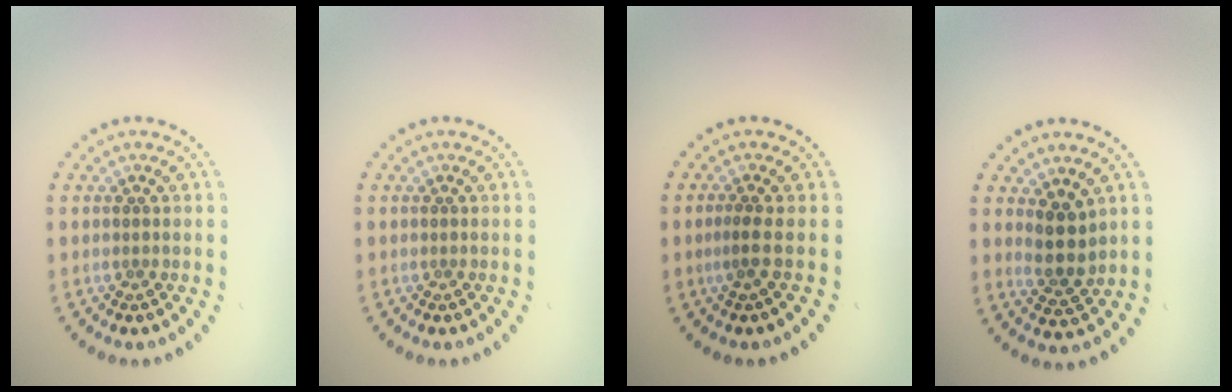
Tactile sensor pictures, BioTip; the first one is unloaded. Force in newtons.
{"total": 0.0}
{"total": 1.4, "press": 0.9, "slide": 1.0}
{"total": 2.9, "press": 2.5, "slide": 1.4}